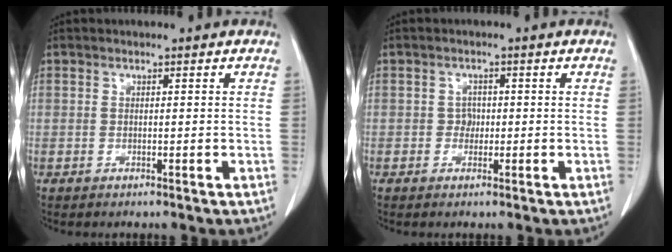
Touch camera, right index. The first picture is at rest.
{"total": 1.5, "force": [-0.1, 1.4, 0.7], "torque": [-0.009, 0.004, -0.003]}